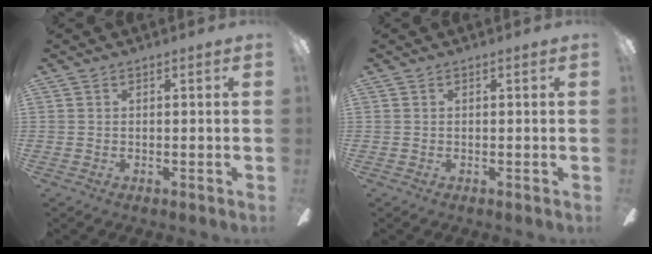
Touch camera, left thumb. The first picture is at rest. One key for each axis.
{"total": 0.0}